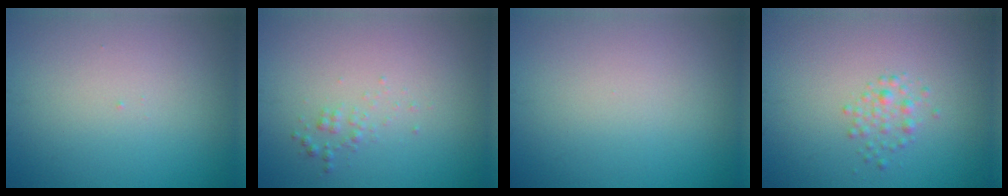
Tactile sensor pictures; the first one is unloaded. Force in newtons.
{"total": 0.9, "press": 0.9, "slide": 0.0}
{"total": 0.0}
{"total": 1.4, "press": 1.4, "slide": 0.1}